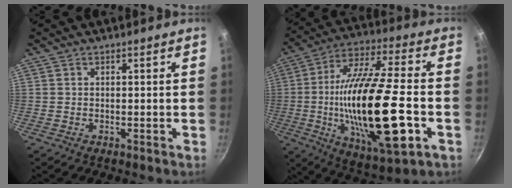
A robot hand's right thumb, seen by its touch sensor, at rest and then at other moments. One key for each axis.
{"total": 27.0, "fx": -5.1, "fy": 8.3, "fz": 25.1, "tx": -0.455, "ty": 0.013, "tz": -0.084}